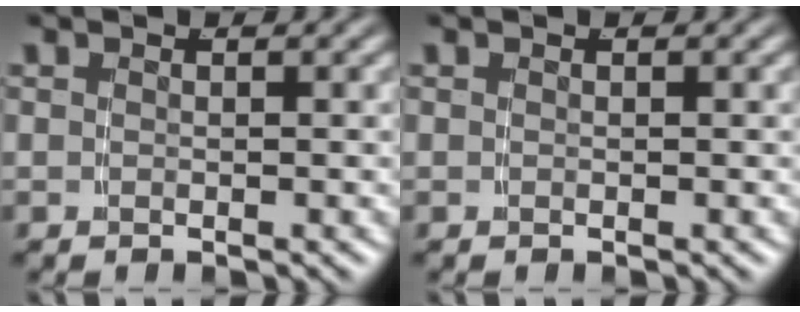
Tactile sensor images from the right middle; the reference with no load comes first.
{"total": 0.0}